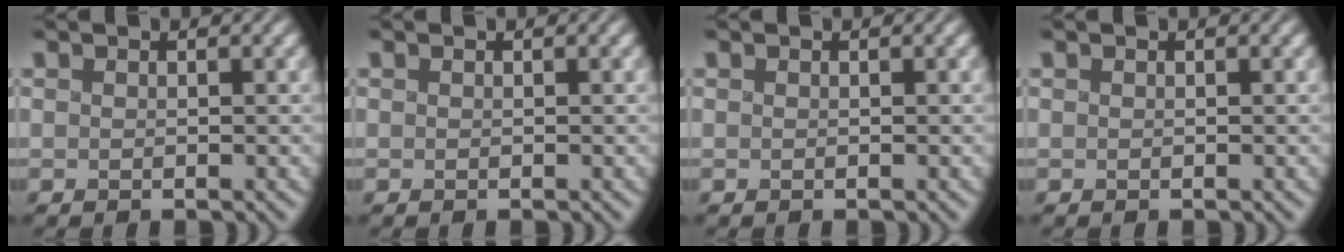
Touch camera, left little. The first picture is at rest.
{"total": 0.0}
{"total": 0.0}
{"total": 0.0}